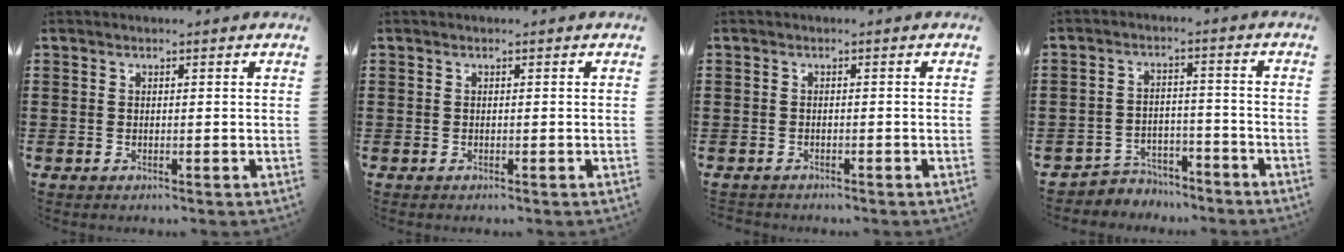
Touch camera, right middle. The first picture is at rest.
{"total": 0.0}
{"total": 1.1, "force": [-1.0, 0.4, -0.2], "torque": [0.001, 0.003, -0.024]}
{"total": 4.2, "force": [-4.0, 1.0, -0.3], "torque": [-0.004, 0.003, -0.086]}